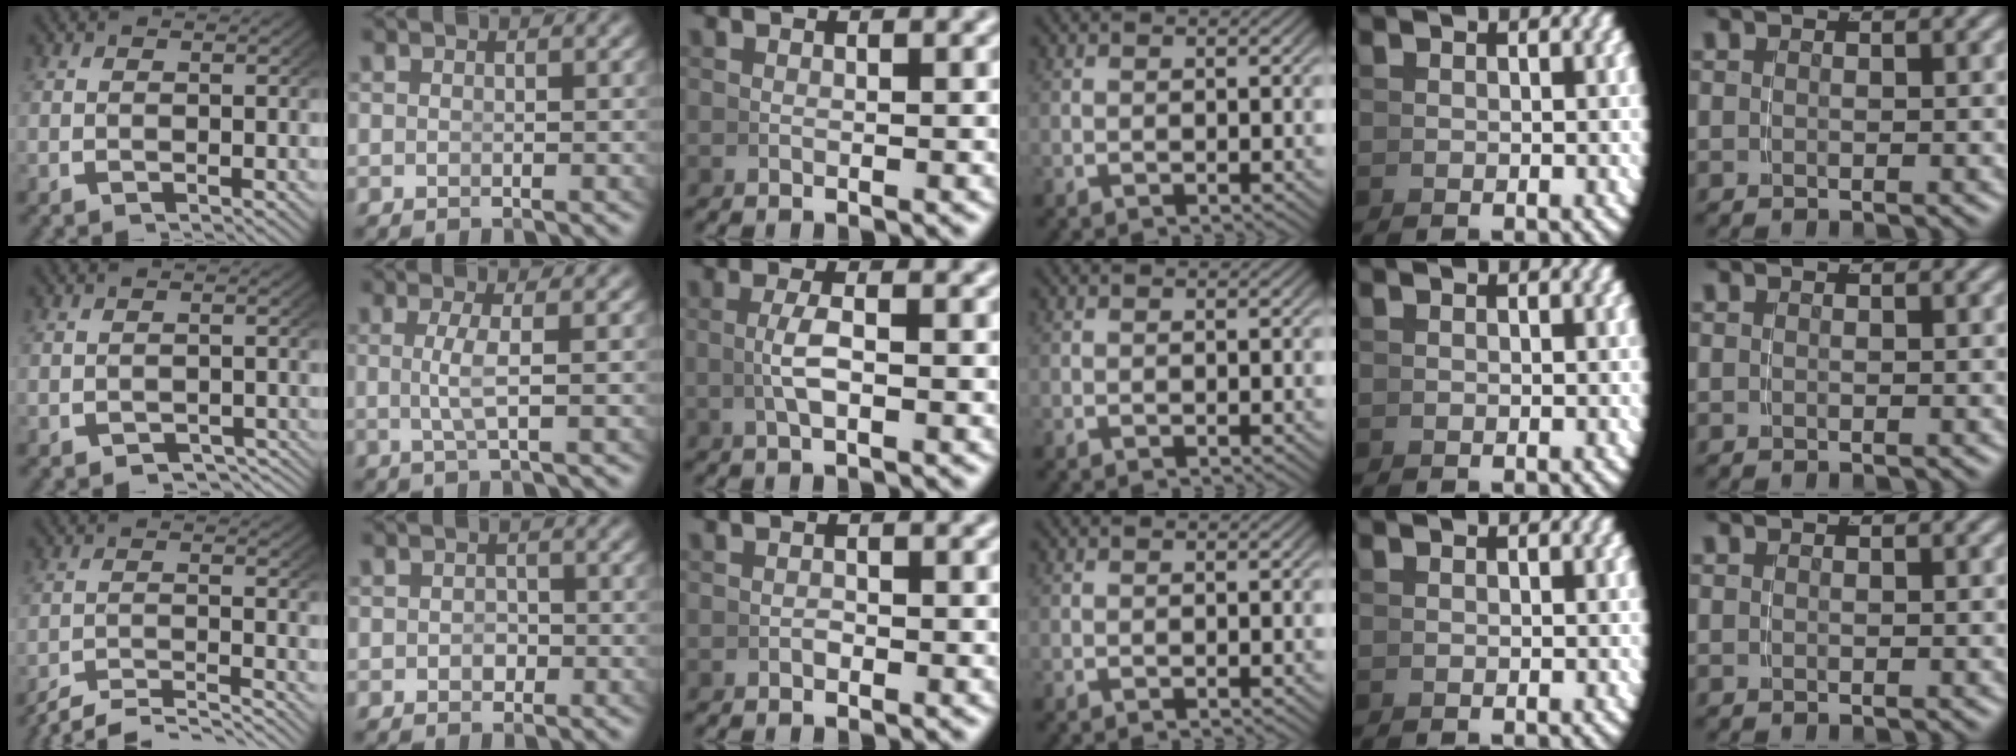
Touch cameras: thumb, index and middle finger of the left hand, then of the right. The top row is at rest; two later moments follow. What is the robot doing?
{"motion": "grasp_and_lifting", "object": "whiteboard"}